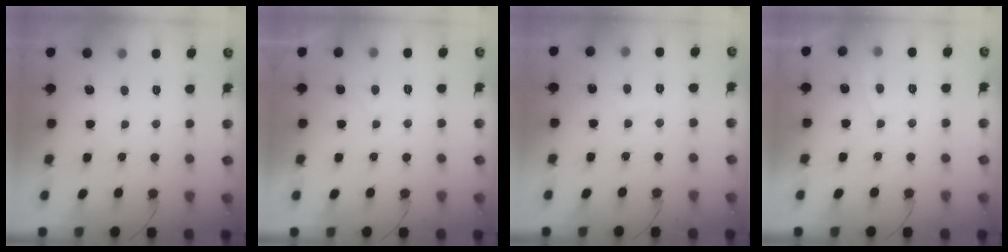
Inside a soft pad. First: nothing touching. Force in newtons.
{"total": 1.7, "press": 1.6, "slide": 0.7}
{"total": 2.9, "press": 2.9, "slide": 0.3}
{"total": 2.5, "press": 2.4, "slide": 0.6}